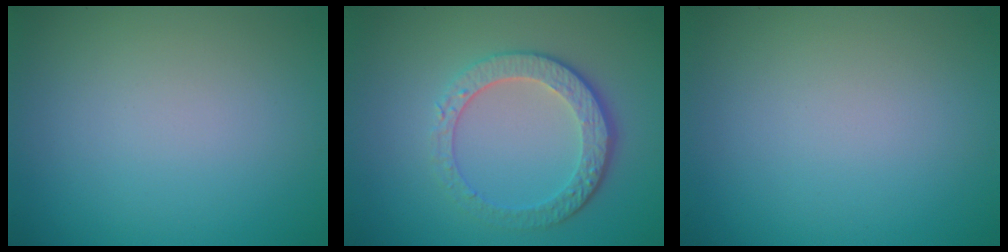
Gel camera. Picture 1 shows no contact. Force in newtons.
{"total": 4.7, "press": 3.3, "slide": 3.3}
{"total": 0.0}